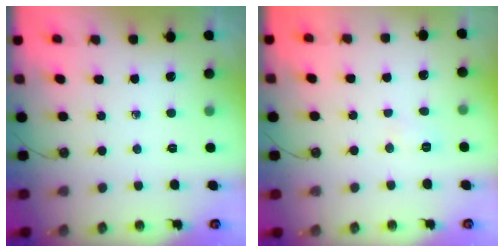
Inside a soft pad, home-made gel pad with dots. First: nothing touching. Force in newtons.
{"total": 18.9, "press": 5.9, "slide": 17.9}